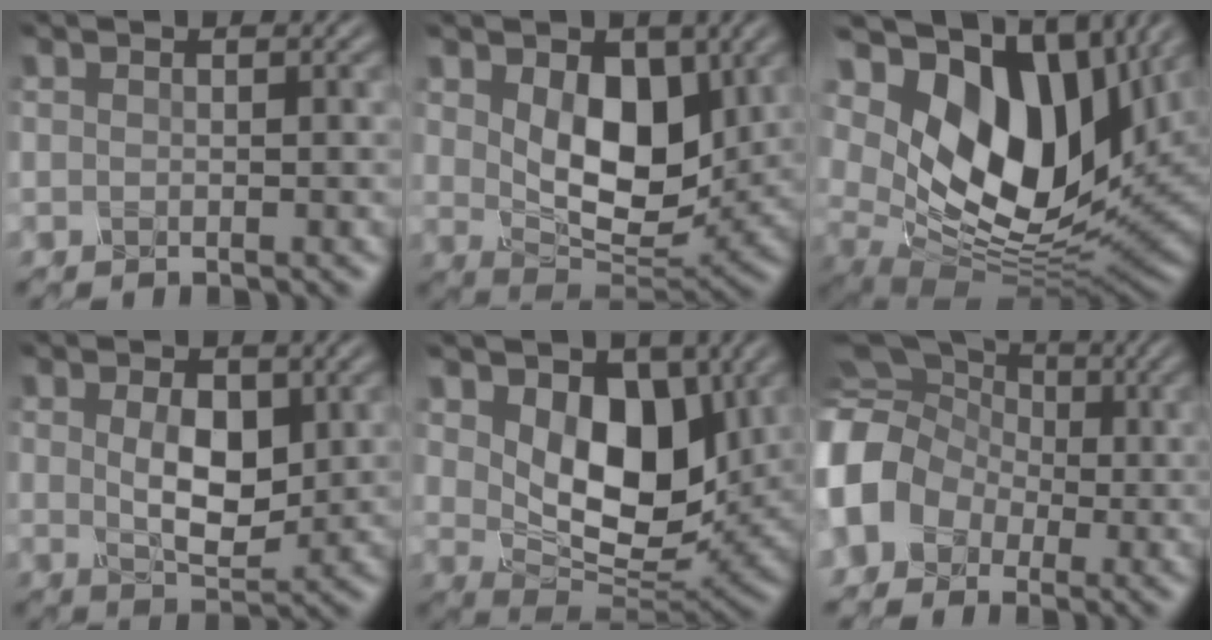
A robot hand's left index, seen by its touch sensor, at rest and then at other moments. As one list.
[{"total": 7.1, "force": [1.5, 4.3, 5.4], "torque": [-0.095, -0.018, 0.031]}, {"total": 16.2, "force": [6.4, 9.6, 11.4], "torque": [-0.212, 0.005, 0.121]}, {"total": 4.6, "force": [0.4, 2.6, 3.8], "torque": [-0.070, -0.008, 0.015]}, {"total": 8.0, "force": [1.9, 5.1, 5.9], "torque": [-0.103, -0.022, 0.032]}, {"total": 12.5, "force": [-1.6, 10.8, 6.1], "torque": [-0.136, 0.006, -0.076]}]